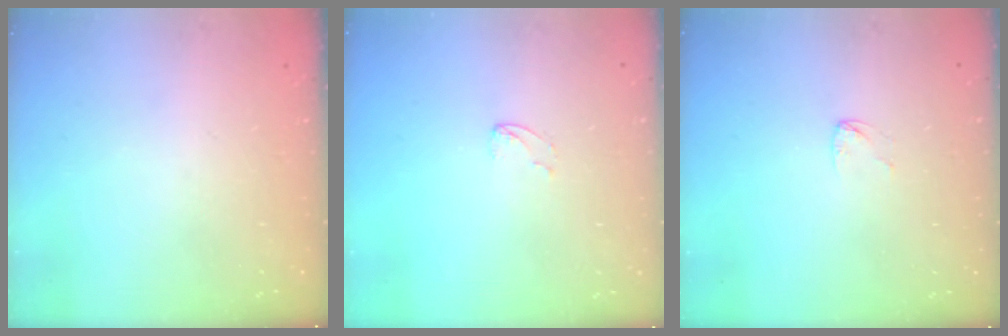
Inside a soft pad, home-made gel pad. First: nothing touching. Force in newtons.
{"total": 2.8, "press": 2.8, "slide": 0.3}
{"total": 2.8, "press": 2.8, "slide": 0.2}